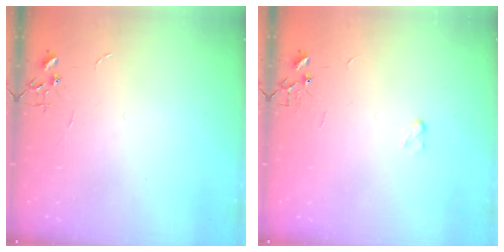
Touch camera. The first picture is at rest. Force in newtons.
{"total": 3.2, "press": 3.1, "slide": 0.4}